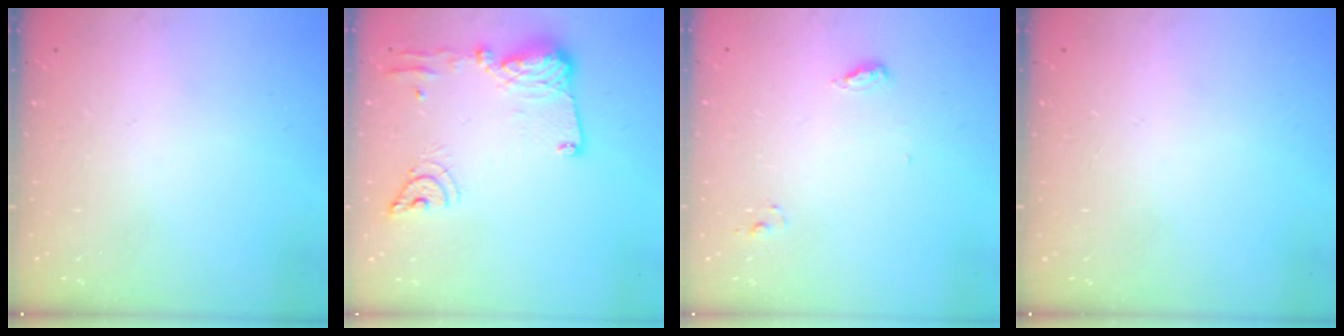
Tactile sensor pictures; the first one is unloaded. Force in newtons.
{"total": 15.6, "press": 15.5, "slide": 1.8}
{"total": 5.9, "press": 5.9, "slide": 0.3}
{"total": 0.0}